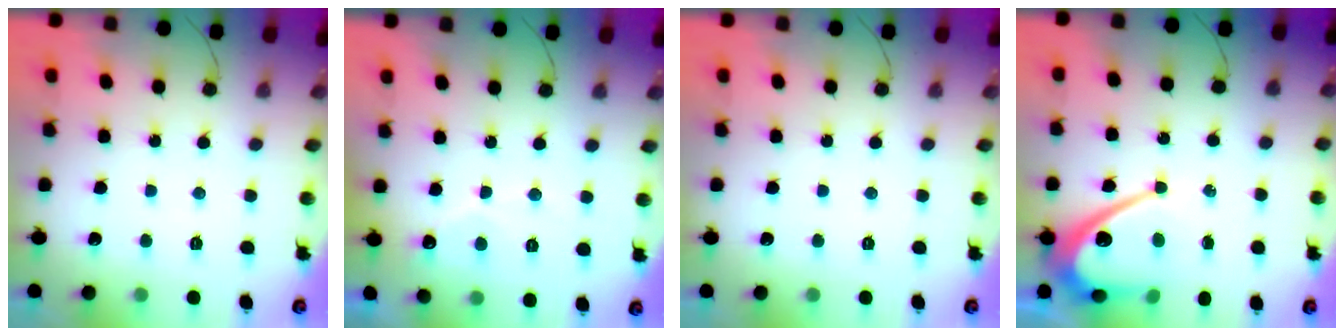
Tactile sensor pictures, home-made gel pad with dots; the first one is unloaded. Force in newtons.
{"total": 4.2, "press": 4.2, "slide": 0.2}
{"total": 0.0}
{"total": 10.8, "press": 10.8, "slide": 0.8}